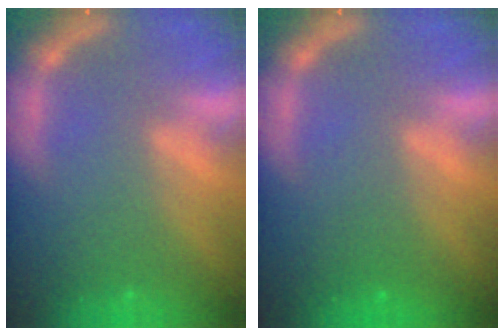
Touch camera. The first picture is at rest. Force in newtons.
{"total": 1.0}